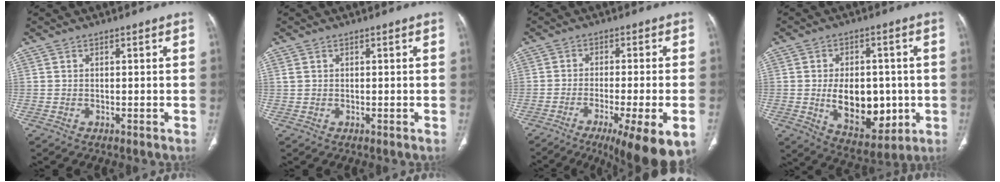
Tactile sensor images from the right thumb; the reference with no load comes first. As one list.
[{"total": 1.1, "force": [0.6, 0.7, 0.6], "torque": [-0.014, 0.006, 0.017]}, {"total": 15.0, "force": [-8.2, 2.2, 12.4], "torque": [-0.155, -0.004, -0.125]}, {"total": 14.7, "force": [-1.6, 9.4, 11.2], "torque": [-0.128, -0.003, -0.002]}]